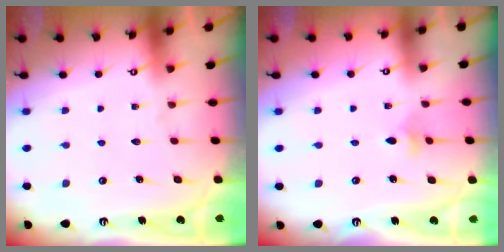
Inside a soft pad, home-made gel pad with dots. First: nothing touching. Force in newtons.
{"total": 2.6, "press": 2.6, "slide": 0.5}